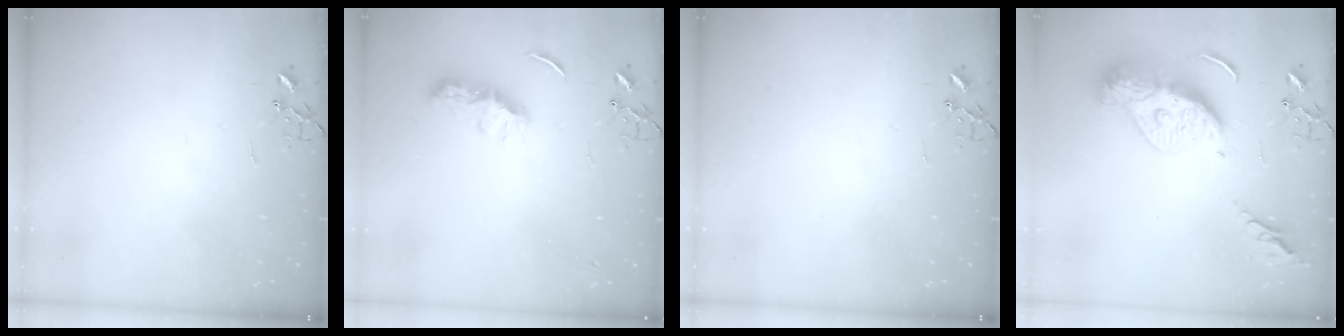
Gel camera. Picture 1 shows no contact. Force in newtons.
{"total": 8.1, "press": 8.1, "slide": 0.6}
{"total": 0.0}
{"total": 16.9, "press": 16.8, "slide": 1.6}